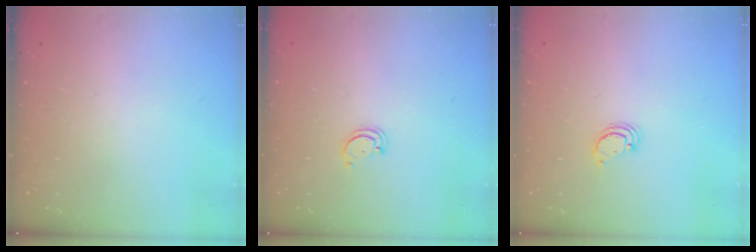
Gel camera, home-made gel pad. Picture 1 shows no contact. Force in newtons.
{"total": 1.6, "press": 1.6, "slide": 0.1}
{"total": 2.4, "press": 2.4, "slide": 0.2}